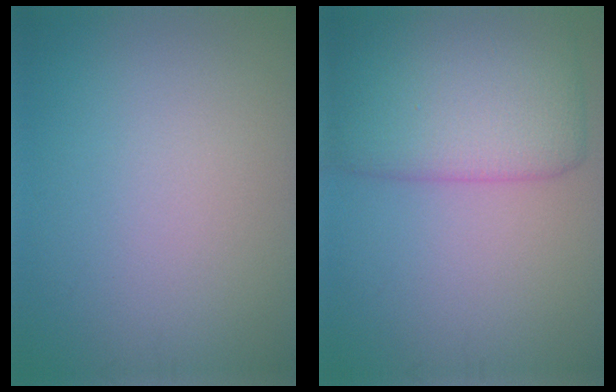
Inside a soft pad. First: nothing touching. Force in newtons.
{"total": 7.5, "press": 7.5, "slide": 0.1}